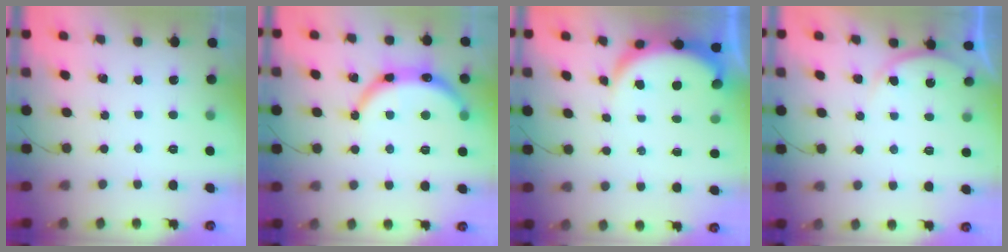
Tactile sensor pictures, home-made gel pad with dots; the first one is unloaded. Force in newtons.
{"total": 13.4, "press": 13.1, "slide": 2.5}
{"total": 5.7, "press": 5.6, "slide": 0.8}
{"total": 5.6, "press": 5.6, "slide": 0.5}